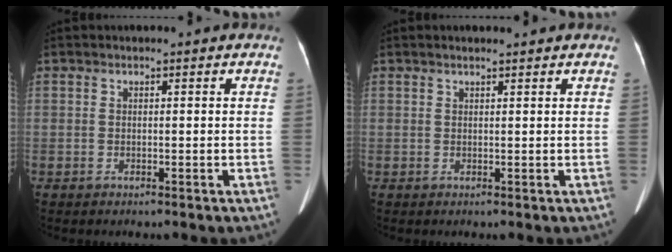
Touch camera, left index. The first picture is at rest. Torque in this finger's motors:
{"motor_torque": [-0.37, 0.13, -0.23, 0.00]}